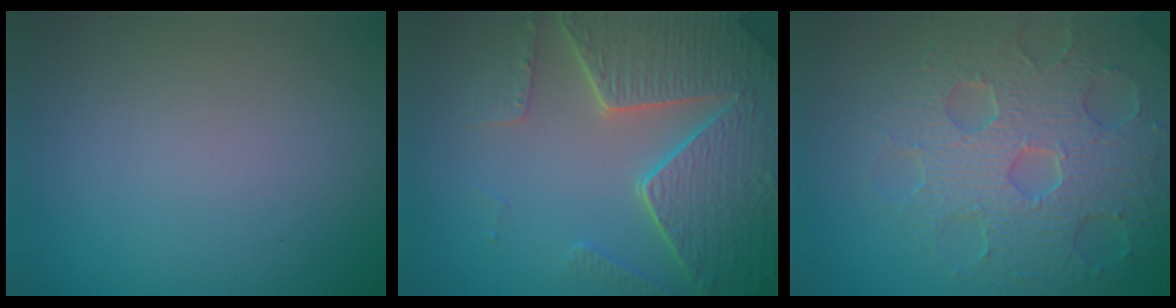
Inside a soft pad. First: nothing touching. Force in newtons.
{"total": 8.4, "press": 6.2, "slide": 5.8}
{"total": 7.9, "press": 5.8, "slide": 5.3}